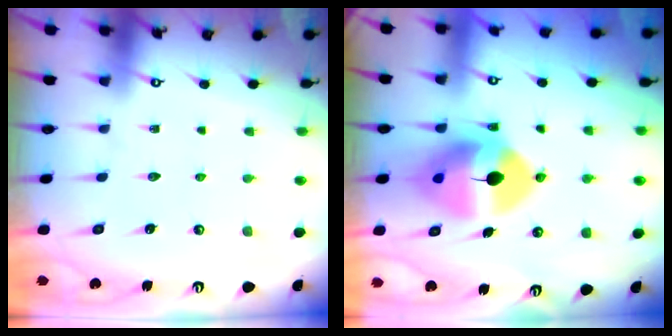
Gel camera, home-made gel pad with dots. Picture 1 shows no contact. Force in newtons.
{"total": 12.0, "press": 11.8, "slide": 1.9}